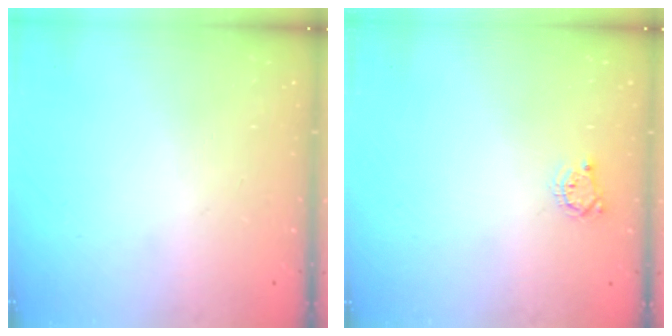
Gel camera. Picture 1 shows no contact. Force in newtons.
{"total": 3.8, "press": 3.8, "slide": 0.5}